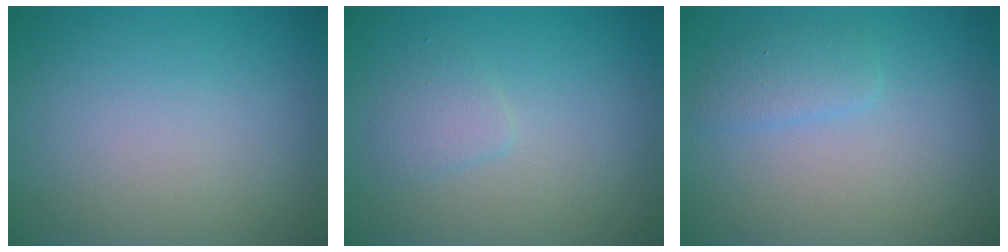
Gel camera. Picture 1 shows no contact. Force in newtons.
{"total": 1.4, "press": 1.4, "slide": 0.1}
{"total": 1.5, "press": 1.5, "slide": 0.1}